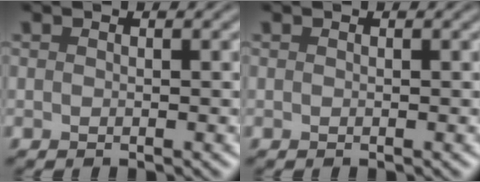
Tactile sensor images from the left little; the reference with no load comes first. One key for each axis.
{"total": 0.0}